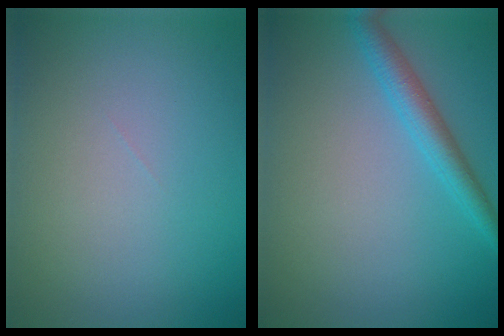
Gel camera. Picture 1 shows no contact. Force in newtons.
{"total": 2.7, "press": 2.7, "slide": 0.3}